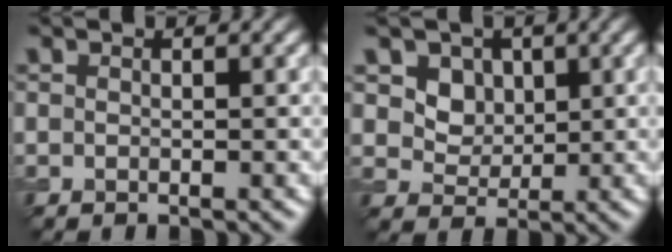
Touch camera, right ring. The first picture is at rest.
{"total": 3.2, "force": [1.5, 2.6, 1.3], "torque": [-0.031, -0.013, 0.045]}